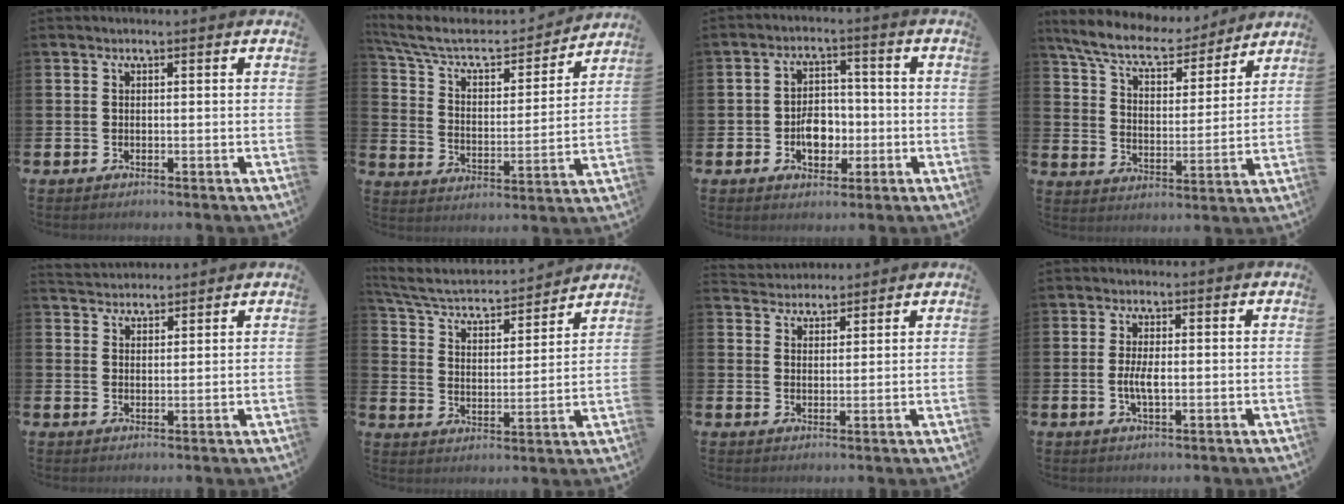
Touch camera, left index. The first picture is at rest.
{"total": 8.1, "force": [6.9, 3.1, 2.9], "torque": [-0.099, -0.043, 0.117]}
{"total": 4.9, "force": [-1.3, 3.6, 3.1], "torque": [-0.046, 0.003, -0.030]}
{"total": 8.7, "force": [7.8, 2.2, 3.1], "torque": [-0.094, -0.050, 0.136]}
{"total": 3.1, "force": [3.0, 0.6, -0.2], "torque": [-0.006, -0.011, 0.057]}
{"total": 5.2, "force": [4.7, 1.5, 1.5], "torque": [-0.062, -0.041, 0.074]}
{"total": 3.4, "force": [3.3, 0.8, -0.5], "torque": [-0.011, -0.009, 0.063]}
{"total": 3.0, "force": [-0.3, 1.1, 2.8], "torque": [-0.051, 0.002, -0.007]}